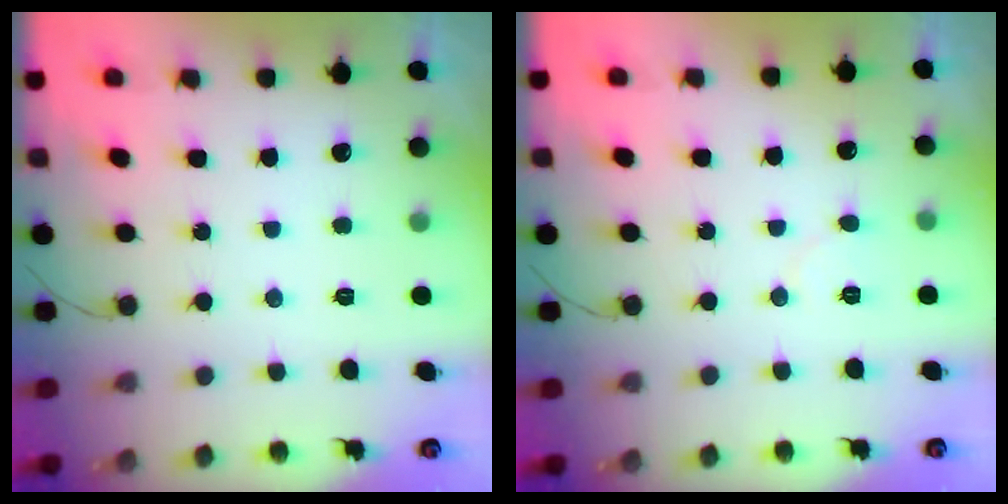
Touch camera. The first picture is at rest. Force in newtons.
{"total": 3.6, "press": 3.6, "slide": 0.4}